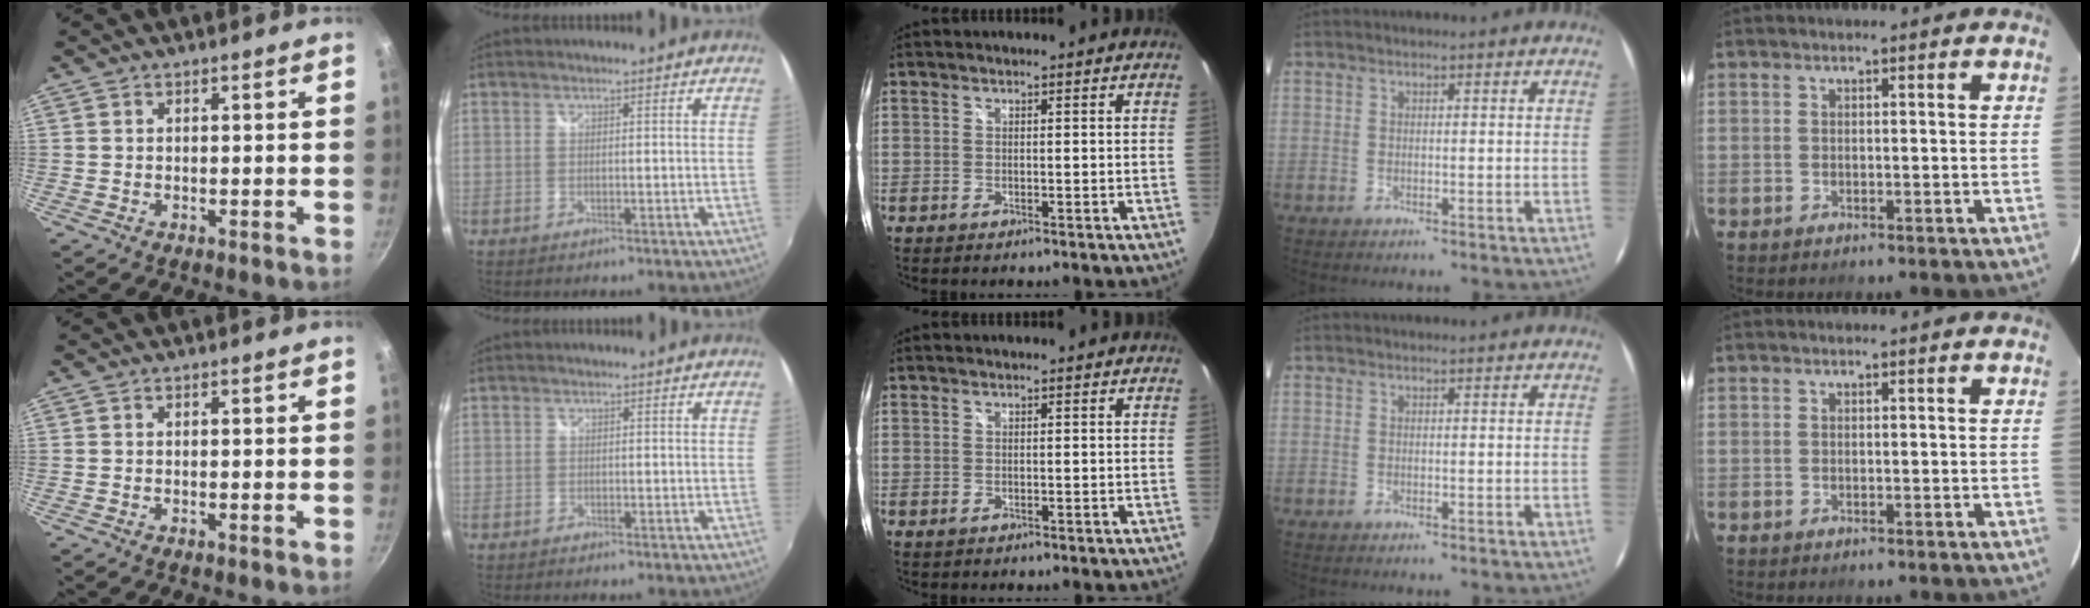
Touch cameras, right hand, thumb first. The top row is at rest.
{"index": {"total": 0.7, "force": [-0.2, 0.6, -0.1], "torque": [-0.002, 0.000, -0.004]}}